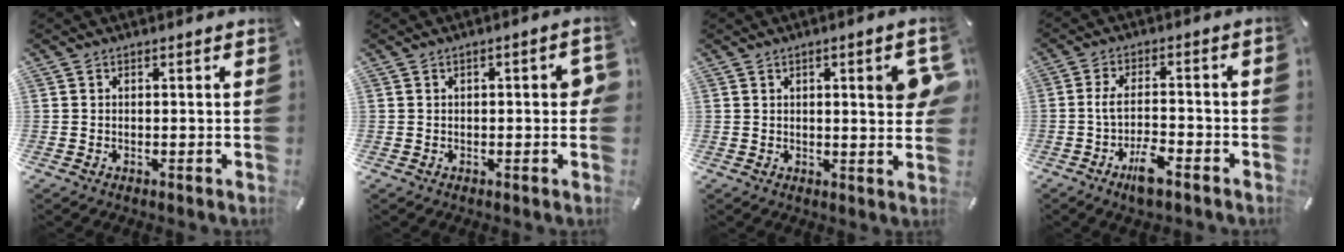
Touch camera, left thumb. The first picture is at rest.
{"total": 4.2, "force": [0.0, 1.7, 3.8], "torque": [-0.050, 0.005, -0.003]}
{"total": 7.6, "force": [1.9, 1.6, 7.2], "torque": [-0.103, -0.008, 0.024]}
{"total": 8.4, "force": [-3.8, 2.1, 7.1], "torque": [-0.139, 0.009, -0.071]}